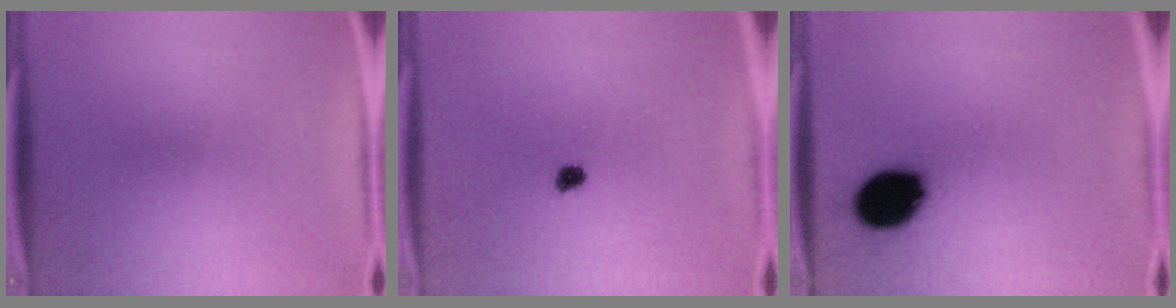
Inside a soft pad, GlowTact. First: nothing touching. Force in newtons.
{"total": 1.8}
{"total": 13.7}